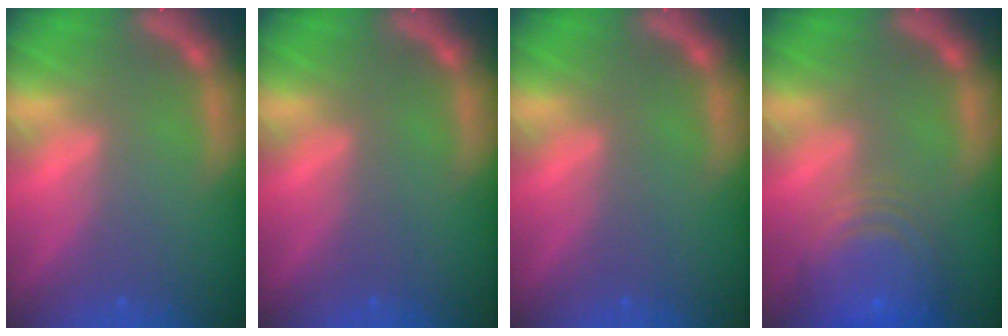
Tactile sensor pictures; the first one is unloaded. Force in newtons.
{"total": 0.0}
{"total": 0.0}
{"total": 9.5}